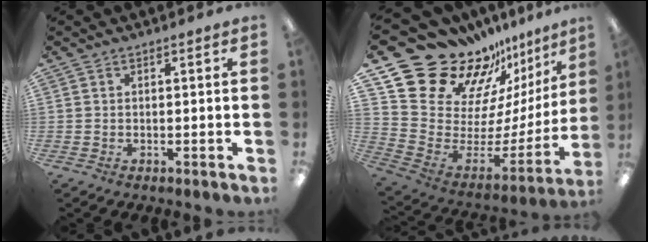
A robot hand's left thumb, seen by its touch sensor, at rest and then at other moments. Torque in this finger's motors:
{"motor_torque": [2.48, 2.48, 1.37, -1.40, 0.28]}